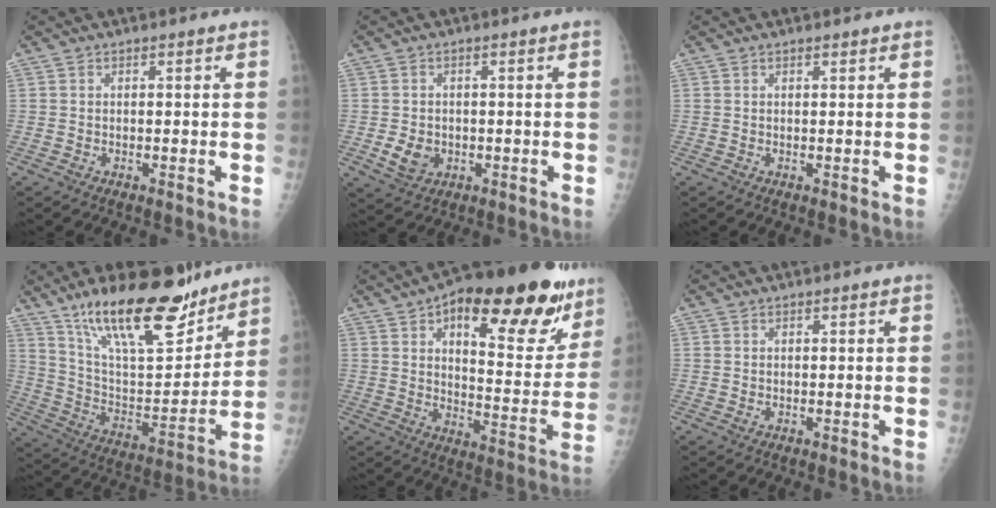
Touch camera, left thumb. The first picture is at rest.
{"total": 4.3, "force": [-0.7, 3.5, 2.4], "torque": [-0.032, 0.000, -0.005]}
{"total": 0.6, "force": [0.5, 0.2, 0.2], "torque": [-0.006, -0.004, 0.008]}
{"total": 24.5, "force": [17.5, 8.3, 15.0], "torque": [-0.209, -0.081, 0.299]}
{"total": 26.1, "force": [14.6, 10.5, 18.8], "torque": [-0.210, -0.037, 0.208]}
{"total": 0.6, "force": [0.3, 0.3, 0.3], "torque": [-0.003, -0.002, 0.005]}